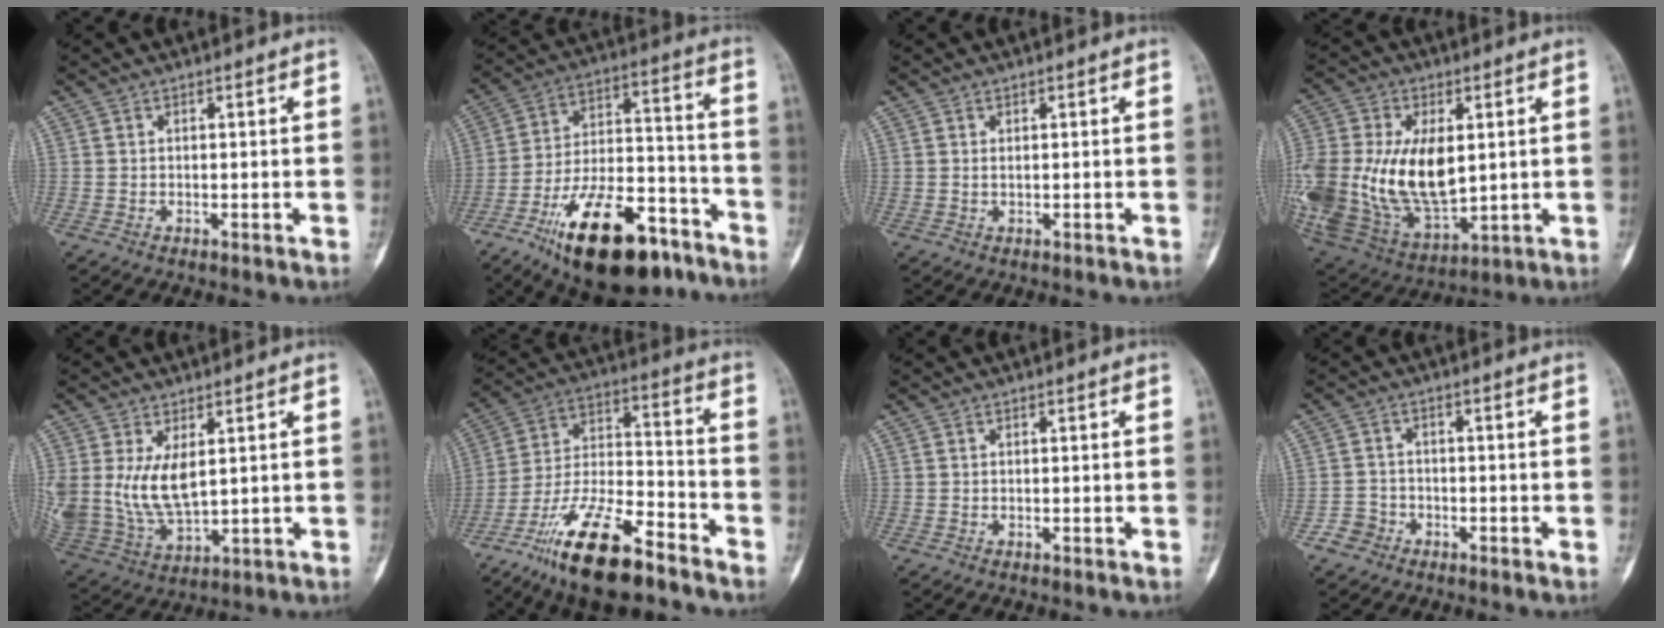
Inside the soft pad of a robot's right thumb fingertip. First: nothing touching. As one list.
[{"total": 24.0, "force": [-14.4, 10.2, 16.2], "torque": [-0.258, 0.081, -0.236]}, {"total": 0.6, "force": [0.3, 0.3, 0.4], "torque": [-0.010, 0.003, 0.007]}, {"total": 28.9, "force": [1.7, 17.4, 23.1], "torque": [-0.518, -0.008, 0.059]}, {"total": 12.6, "force": [3.0, 7.0, 10.1], "torque": [-0.200, -0.022, 0.082]}, {"total": 18.9, "force": [-12.9, 5.9, 12.5], "torque": [-0.239, 0.072, -0.231]}, {"total": 0.0}, {"total": 3.2, "force": [-1.9, 2.5, 0.2], "torque": [0.008, 0.016, -0.041]}]